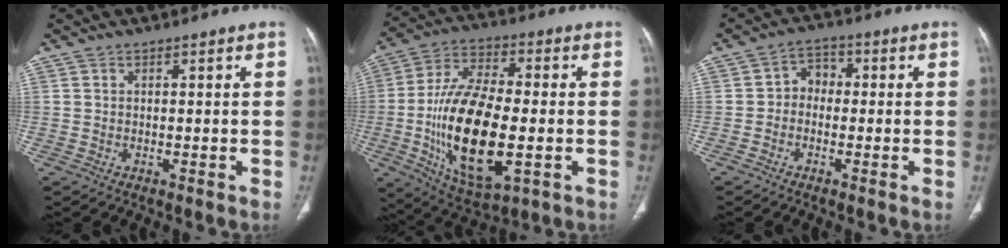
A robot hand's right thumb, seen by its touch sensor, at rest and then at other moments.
{"total": 22.2, "force": [-3.9, 9.7, 19.6], "torque": [-0.373, 0.002, -0.056]}
{"total": 4.2, "force": [-0.7, 3.4, 2.3], "torque": [-0.016, 0.021, -0.026]}